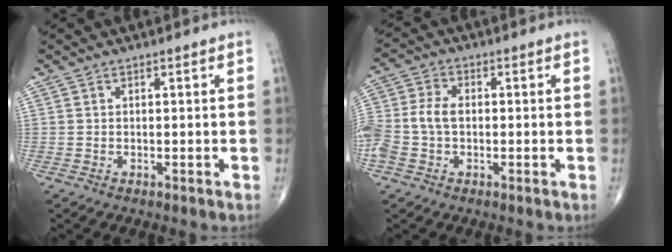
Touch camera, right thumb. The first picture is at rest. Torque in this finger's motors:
{"motor_torque": [0.18, 0.16, 0.62, 0.30, 0.20]}